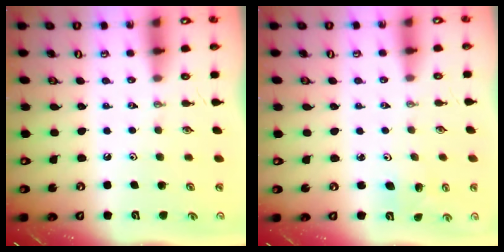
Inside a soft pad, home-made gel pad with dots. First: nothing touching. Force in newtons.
{"total": 2.0, "press": 2.0, "slide": 0.2}